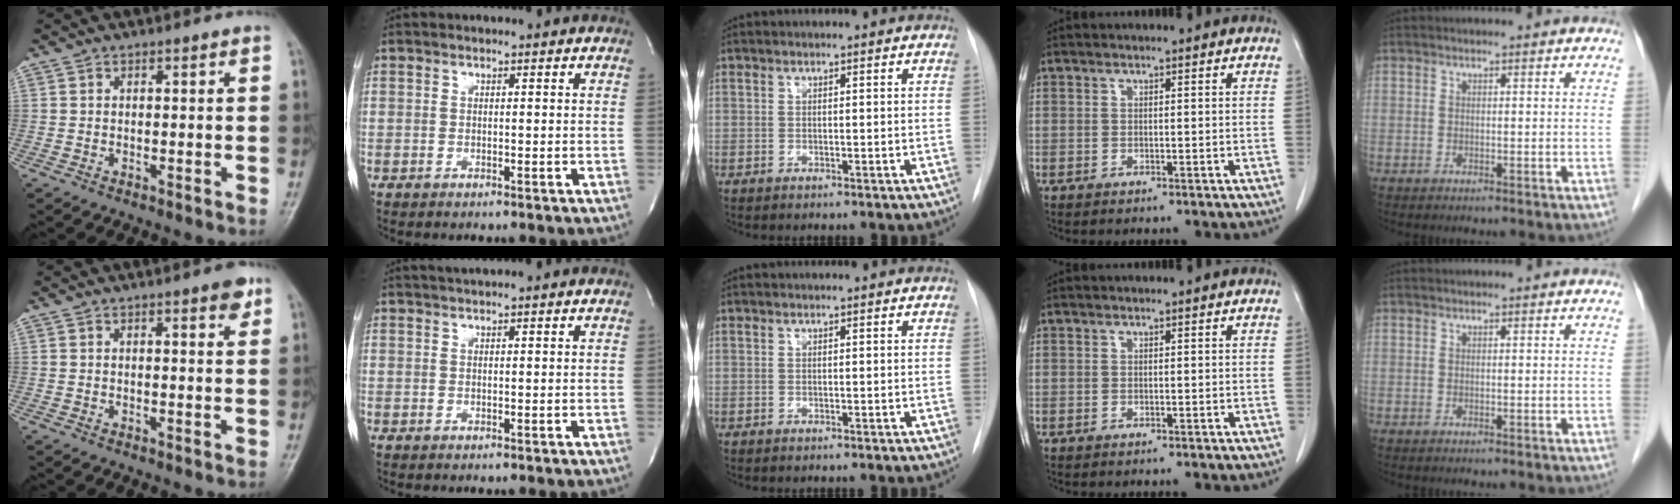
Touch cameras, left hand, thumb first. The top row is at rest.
{"thumb": {"total": 3.0, "force": [1.8, 0.8, 2.3], "torque": [-0.024, -0.008, 0.020]}, "index": {"total": 1.2, "force": [1.0, -0.2, 0.6], "torque": [-0.006, 0.009, 0.018]}}